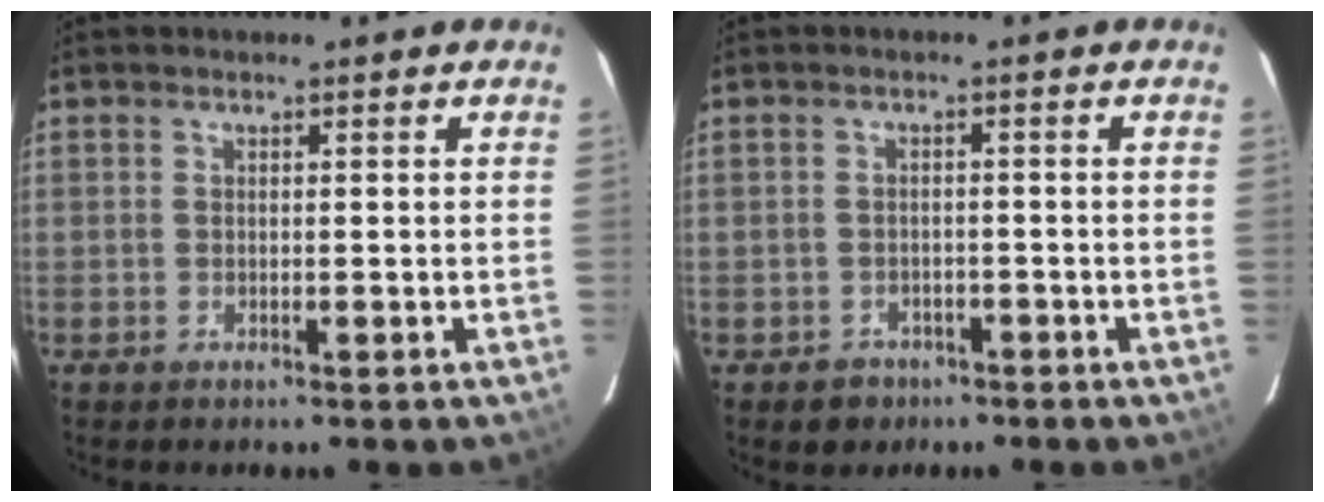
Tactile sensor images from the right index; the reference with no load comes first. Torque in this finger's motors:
{"motor_torque": [0.19, -0.12, -0.05, -0.05]}